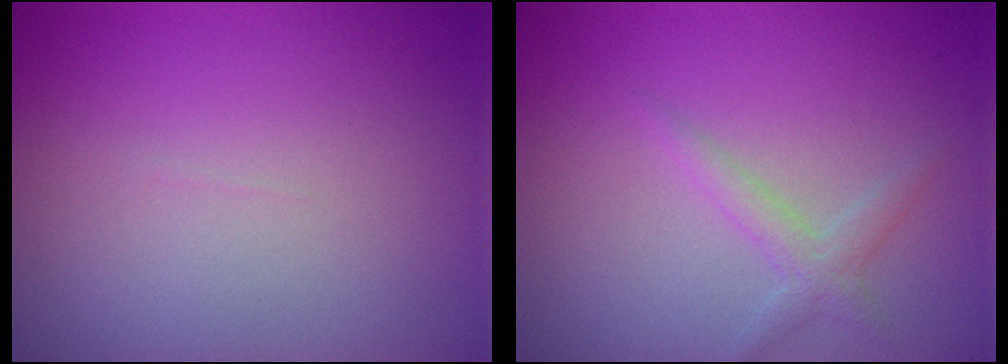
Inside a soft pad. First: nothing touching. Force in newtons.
{"total": 1.7, "press": 1.6, "slide": 0.1}